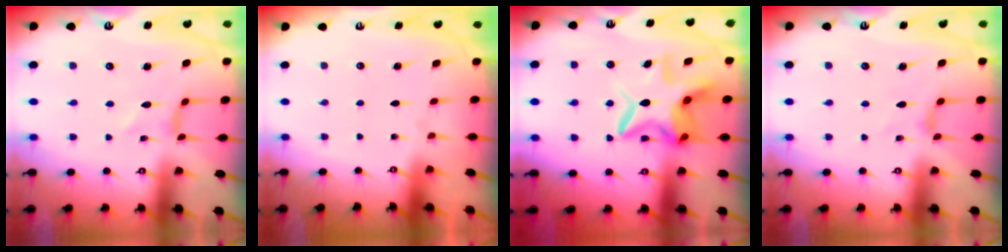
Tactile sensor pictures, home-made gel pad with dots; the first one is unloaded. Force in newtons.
{"total": 0.0}
{"total": 10.5, "press": 10.5, "slide": 0.9}
{"total": 2.1, "press": 2.1, "slide": 0.4}